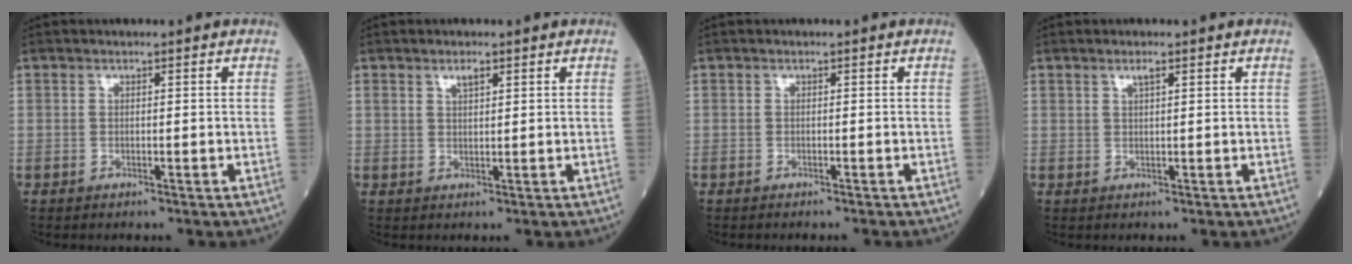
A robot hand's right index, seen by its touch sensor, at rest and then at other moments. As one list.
[{"total": 1.8, "force": [1.1, 0.5, 1.2], "torque": [-0.024, 0.001, 0.022]}, {"total": 1.8, "force": [-1.6, 0.1, 0.8], "torque": [-0.010, -0.003, -0.015]}, {"total": 1.2, "force": [0.7, 0.2, 0.9], "torque": [-0.018, 0.000, 0.014]}]